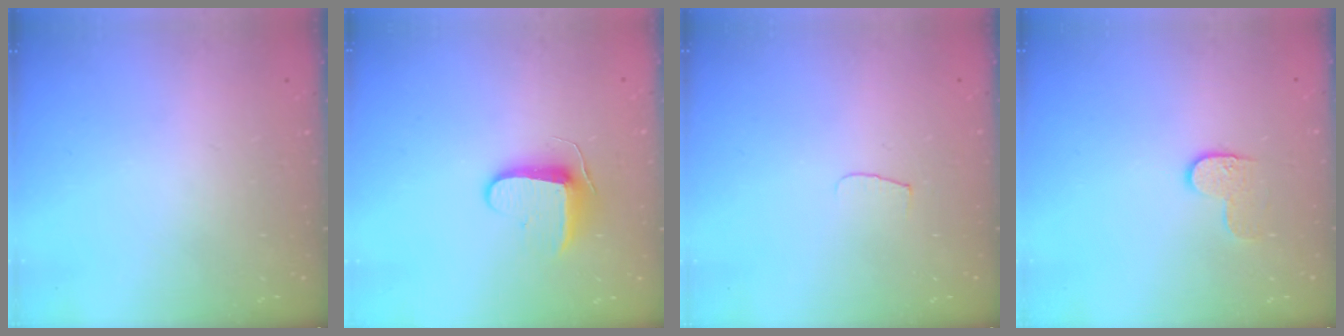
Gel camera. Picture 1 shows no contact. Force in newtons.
{"total": 9.0, "press": 9.0, "slide": 0.7}
{"total": 3.8, "press": 3.8, "slide": 0.4}
{"total": 6.0, "press": 6.0, "slide": 0.5}